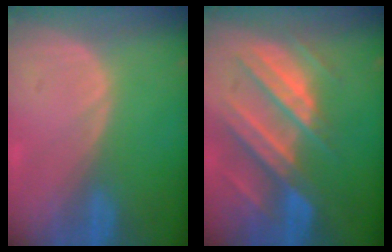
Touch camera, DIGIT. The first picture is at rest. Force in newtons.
{"total": 10.4, "press": 9.2, "slide": 4.8}